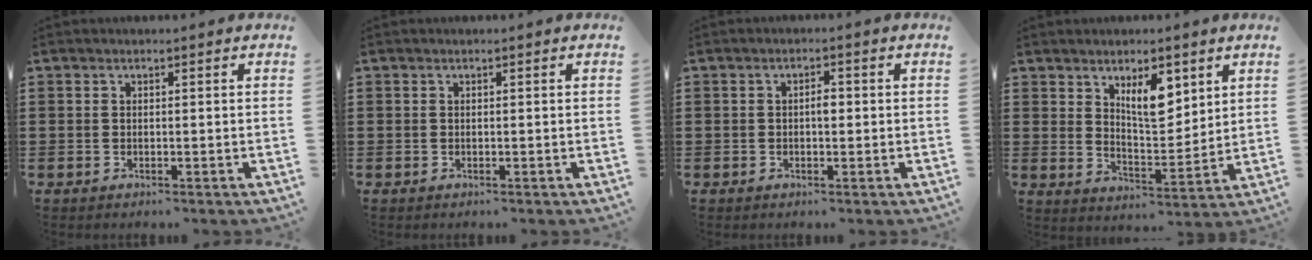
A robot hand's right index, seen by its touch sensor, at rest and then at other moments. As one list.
[{"total": 0.0}, {"total": 1.8, "force": [-0.1, 0.7, 1.6], "torque": [-0.030, 0.002, -0.003]}, {"total": 7.4, "force": [4.1, 3.1, 5.3], "torque": [-0.084, -0.013, 0.067]}]